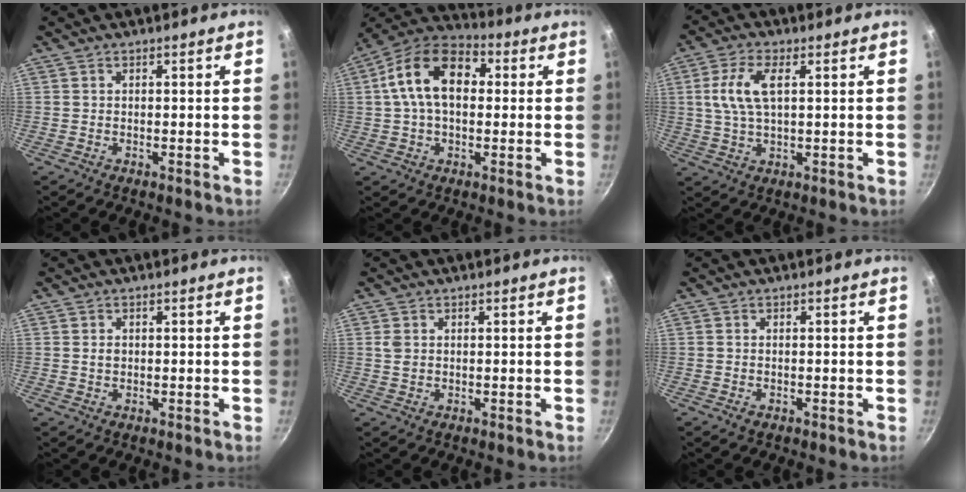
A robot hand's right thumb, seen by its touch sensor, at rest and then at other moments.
{"total": 15.0, "force": [2.2, 9.6, 11.3], "torque": [-0.168, 0.028, 0.017]}
{"total": 8.5, "force": [1.9, 4.0, 7.2], "torque": [-0.149, 0.009, 0.034]}
{"total": 1.2, "force": [0.1, 1.0, 0.7], "torque": [-0.009, 0.001, 0.001]}
{"total": 1.7, "force": [0.4, 1.3, 0.9], "torque": [-0.016, 0.001, 0.008]}
{"total": 0.8, "force": [-0.4, 0.5, 0.4], "torque": [-0.006, 0.000, -0.008]}